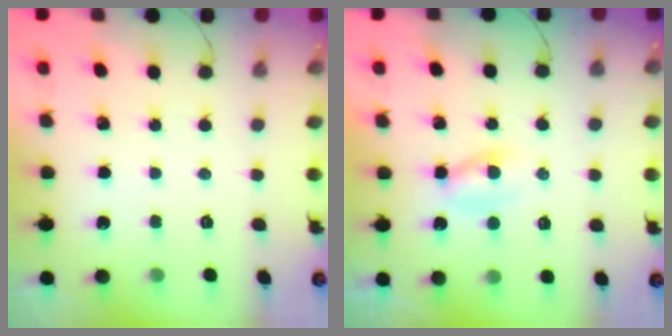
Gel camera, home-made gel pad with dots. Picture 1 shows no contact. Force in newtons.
{"total": 2.0, "press": 1.8, "slide": 0.9}